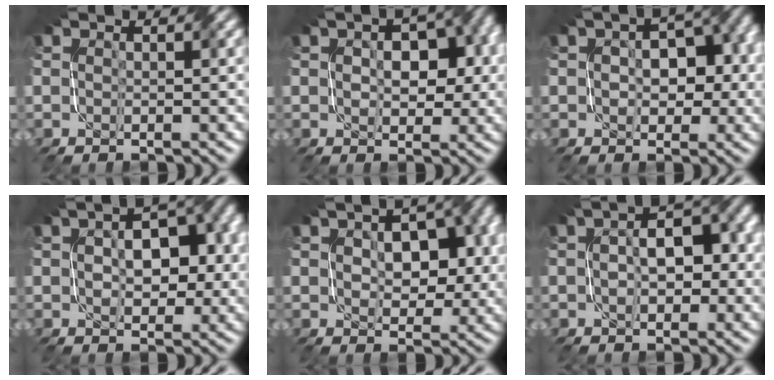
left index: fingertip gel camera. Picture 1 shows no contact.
{"total": 5.3, "force": [0.2, 3.6, 3.9], "torque": [-0.046, 0.003, 0.010]}
{"total": 6.2, "force": [-0.7, 3.9, 4.8], "torque": [-0.046, 0.018, -0.004]}
{"total": 6.0, "force": [0.0, 3.8, 4.7], "torque": [-0.059, 0.013, 0.003]}
{"total": 6.4, "force": [0.6, 3.9, 5.0], "torque": [-0.075, 0.002, 0.013]}
{"total": 5.4, "force": [-0.9, 2.9, 4.4], "torque": [-0.061, 0.014, -0.019]}